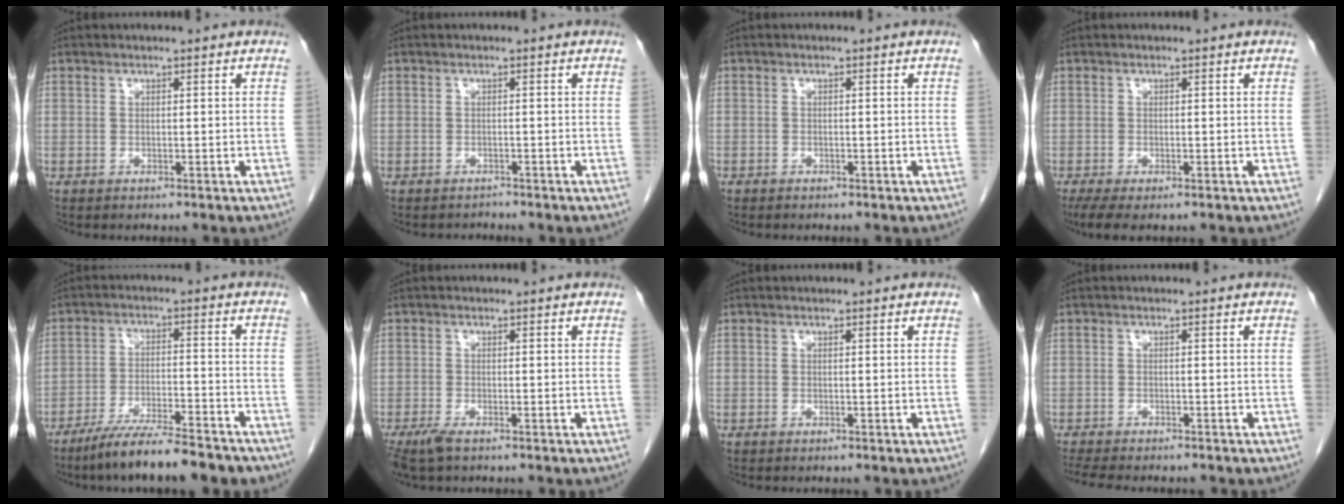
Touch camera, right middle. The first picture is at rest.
{"total": 0.9, "force": [-0.8, 0.0, -0.4], "torque": [0.000, -0.008, -0.013]}
{"total": 0.6, "force": [-0.5, 0.4, 0.1], "torque": [-0.011, 0.001, -0.010]}
{"total": 3.7, "force": [-2.4, 1.0, 2.6], "torque": [-0.052, -0.014, -0.039]}
{"total": 12.7, "force": [-10.6, 1.3, 6.8], "torque": [-0.106, -0.017, -0.170]}
{"total": 2.7, "force": [-1.8, 0.6, 1.9], "torque": [-0.043, -0.009, -0.035]}
{"total": 0.0}
{"total": 8.2, "force": [-7.1, 1.6, 3.7], "torque": [-0.060, -0.009, -0.104]}